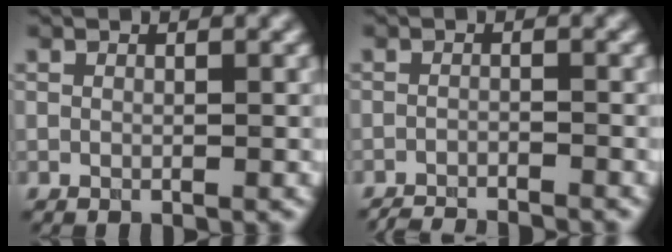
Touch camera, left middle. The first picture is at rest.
{"total": 4.0, "force": [-3.9, 0.3, 0.8], "torque": [-0.006, -0.013, -0.058]}